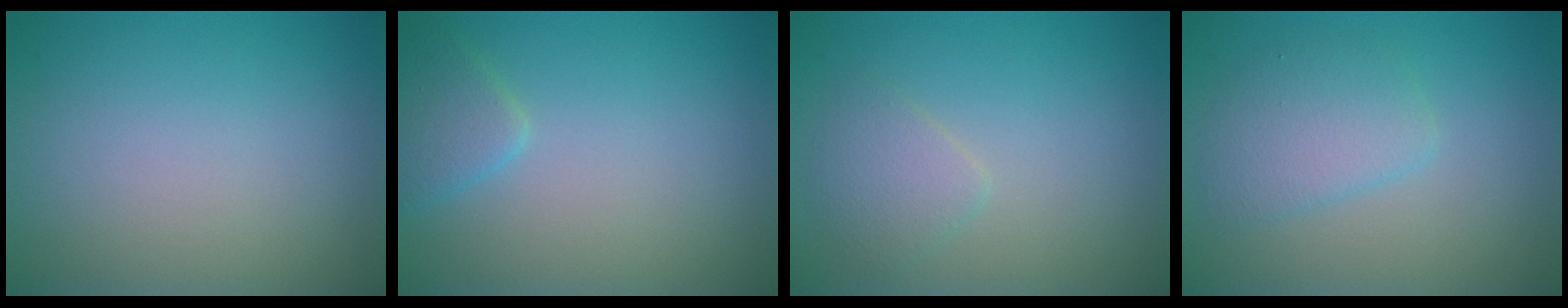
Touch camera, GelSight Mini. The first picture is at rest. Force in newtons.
{"total": 2.1, "press": 2.1, "slide": 0.1}
{"total": 1.8, "press": 1.8, "slide": 0.0}
{"total": 2.9, "press": 2.9, "slide": 0.1}